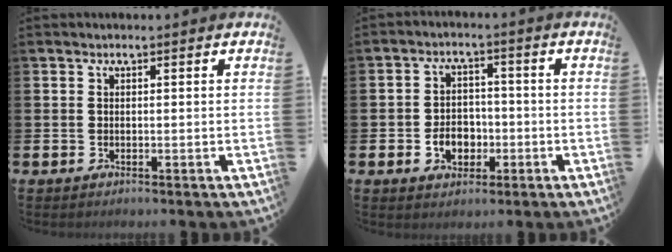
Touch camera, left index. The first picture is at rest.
{"total": 4.4, "force": [-1.5, 3.4, 2.3], "torque": [-0.033, 0.001, -0.035]}